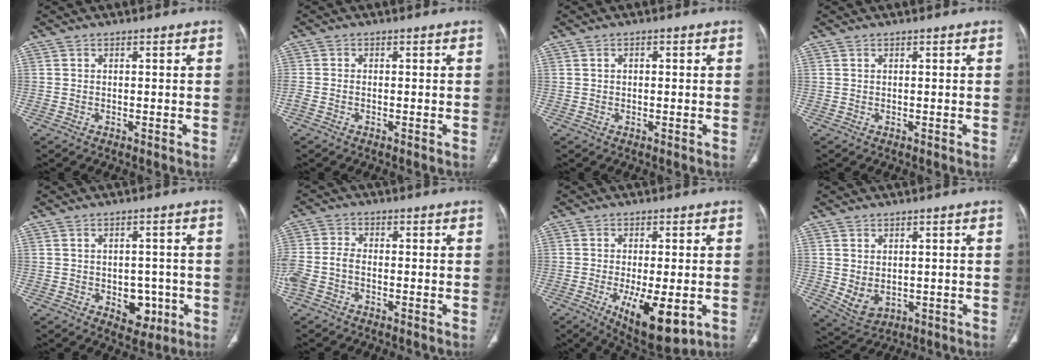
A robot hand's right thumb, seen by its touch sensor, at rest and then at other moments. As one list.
[{"total": 2.1, "force": [-0.8, 1.3, 1.4], "torque": [-0.044, 0.008, -0.015]}, {"total": 0.8, "force": [0.1, 0.6, 0.5], "torque": [-0.005, 0.002, 0.000]}, {"total": 0.0}, {"total": 6.3, "force": [-1.8, 4.4, 4.1], "torque": [-0.020, 0.007, -0.013]}, {"total": 7.2, "force": [-2.4, 4.5, 5.1], "torque": [-0.127, 0.020, -0.051]}, {"total": 12.2, "force": [-3.9, 4.4, 10.7], "torque": [-0.168, -0.018, -0.048]}, {"total": 5.2, "force": [0.0, 3.8, 3.5], "torque": [-0.060, -0.009, 0.022]}]